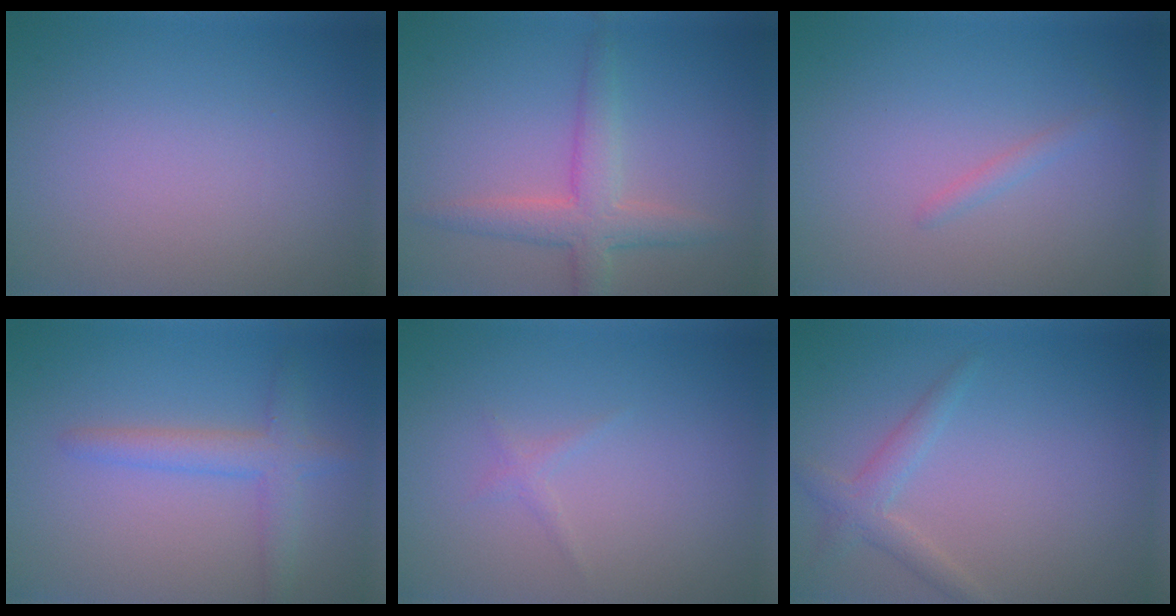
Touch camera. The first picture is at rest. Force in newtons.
{"total": 3.7, "press": 3.7, "slide": 0.2}
{"total": 0.8, "press": 0.8, "slide": 0.1}
{"total": 2.8, "press": 2.8, "slide": 0.2}
{"total": 0.7, "press": 0.7, "slide": 0.1}
{"total": 1.9, "press": 1.9, "slide": 0.0}